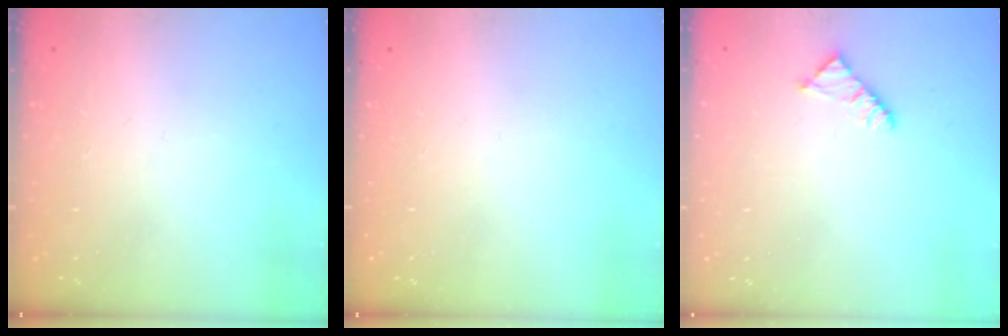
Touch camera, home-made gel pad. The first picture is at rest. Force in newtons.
{"total": 0.0}
{"total": 2.3, "press": 2.3, "slide": 0.4}